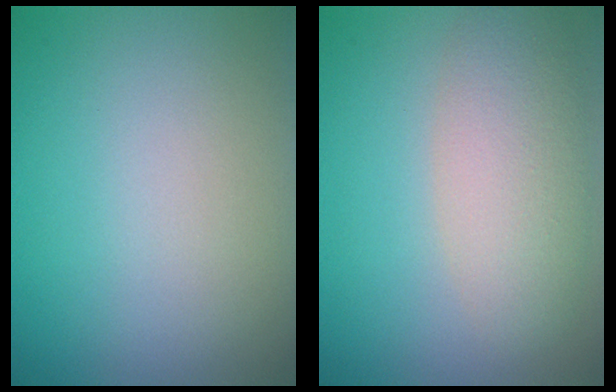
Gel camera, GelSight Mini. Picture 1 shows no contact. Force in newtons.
{"total": 4.7, "press": 4.7, "slide": 0.2}